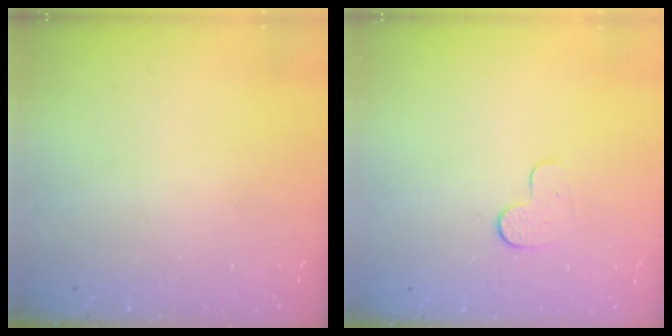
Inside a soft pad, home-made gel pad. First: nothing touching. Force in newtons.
{"total": 4.1, "press": 4.1, "slide": 0.4}